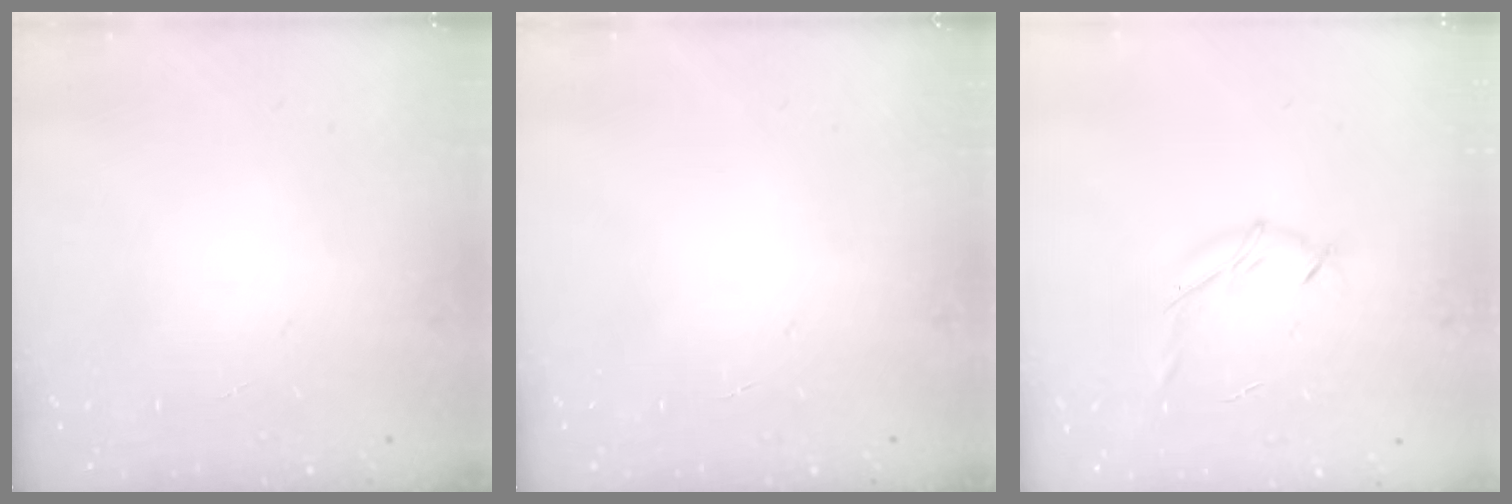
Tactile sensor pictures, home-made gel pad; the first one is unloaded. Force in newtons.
{"total": 0.0}
{"total": 6.7, "press": 6.6, "slide": 1.2}